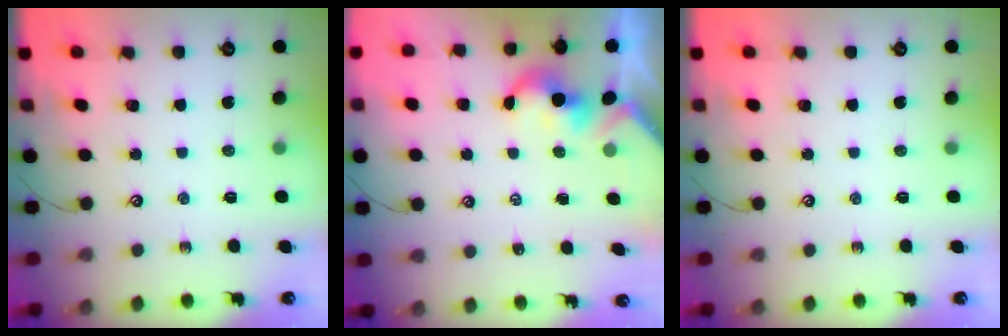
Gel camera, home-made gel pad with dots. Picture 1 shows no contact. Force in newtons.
{"total": 2.0, "press": 2.0, "slide": 0.3}
{"total": 0.0}